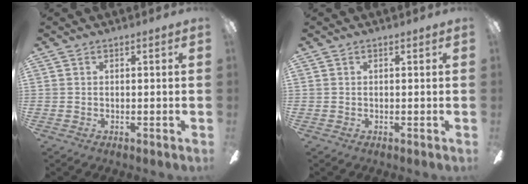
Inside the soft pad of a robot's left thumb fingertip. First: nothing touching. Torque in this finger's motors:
{"motor_torque": [0.00, 0.00, -0.07, -0.02, 0.00]}